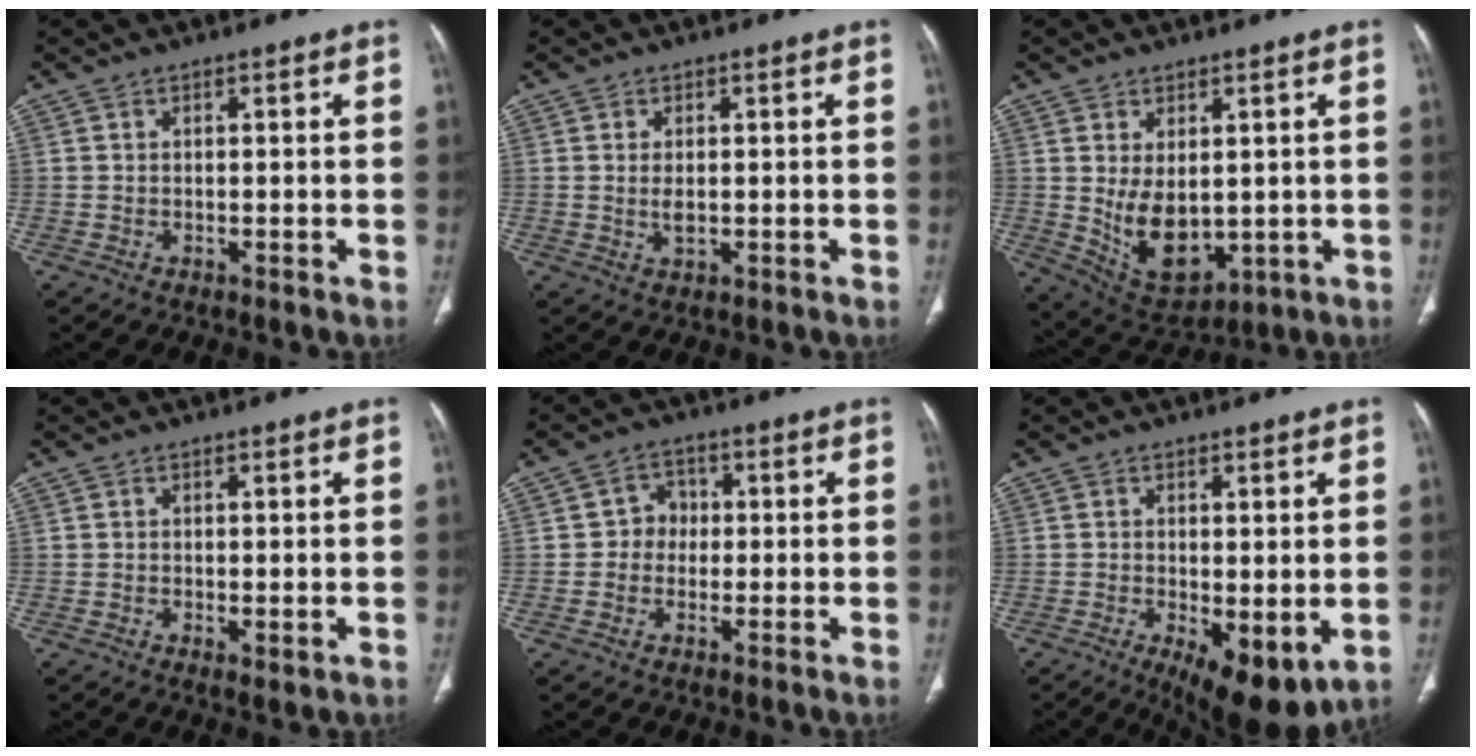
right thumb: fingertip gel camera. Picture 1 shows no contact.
{"total": 2.3, "force": [0.2, 1.2, 2.0], "torque": [-0.039, -0.006, 0.006]}
{"total": 11.1, "force": [0.0, 6.8, 8.8], "torque": [-0.123, -0.014, 0.033]}
{"total": 1.8, "force": [-0.4, 0.8, 1.6], "torque": [-0.030, -0.007, -0.001]}
{"total": 4.3, "force": [-0.1, 4.0, 1.7], "torque": [0.005, 0.012, -0.010]}
{"total": 10.5, "force": [-2.8, 4.4, 9.1], "torque": [-0.132, -0.021, -0.030]}